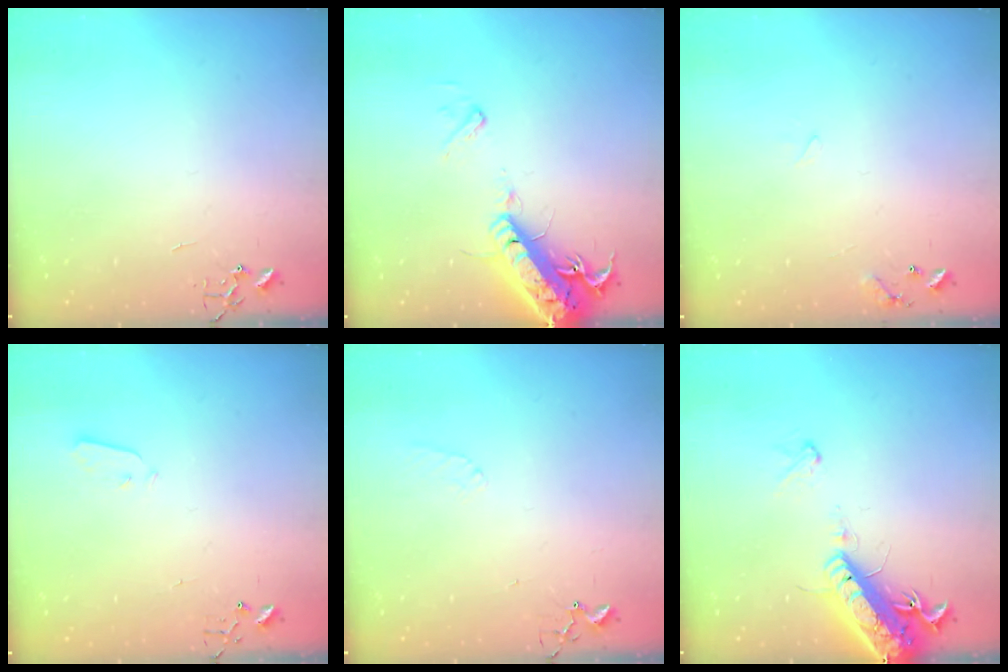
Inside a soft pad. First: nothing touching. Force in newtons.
{"total": 18.9, "press": 18.5, "slide": 3.9}
{"total": 6.1, "press": 6.1, "slide": 0.5}
{"total": 3.0, "press": 3.0, "slide": 0.3}
{"total": 5.0, "press": 4.9, "slide": 0.7}
{"total": 17.9, "press": 17.5, "slide": 3.9}